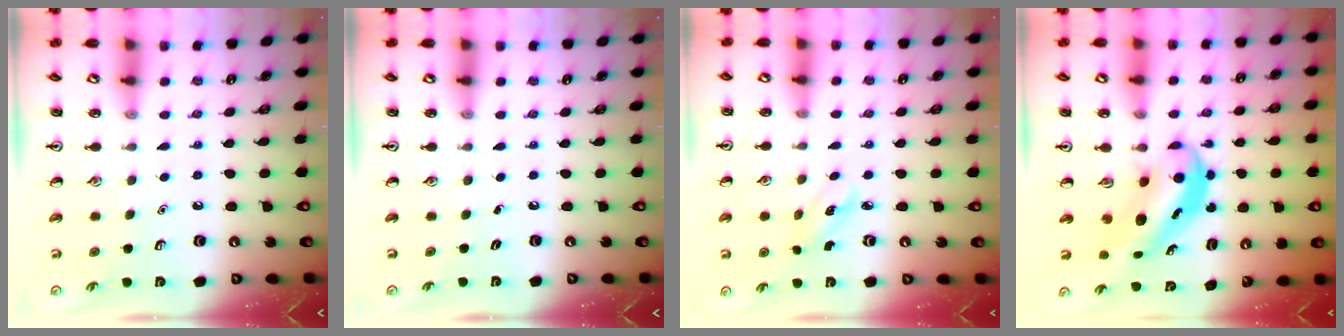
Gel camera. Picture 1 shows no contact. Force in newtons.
{"total": 0.0}
{"total": 2.4, "press": 2.2, "slide": 0.9}
{"total": 5.0, "press": 4.8, "slide": 1.3}